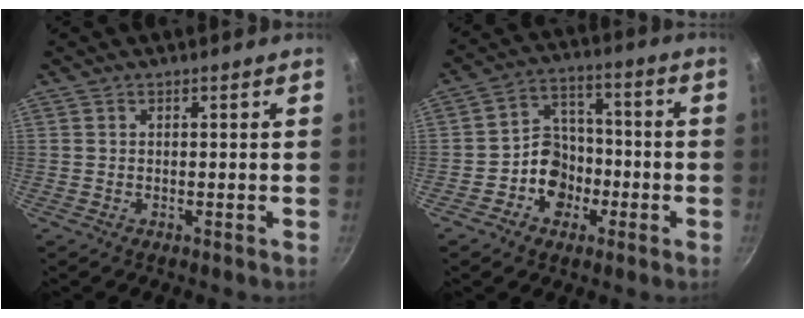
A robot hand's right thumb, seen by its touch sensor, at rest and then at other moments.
{"total": 9.3, "force": [-3.3, 7.8, 3.8], "torque": [-0.012, 0.044, -0.064]}